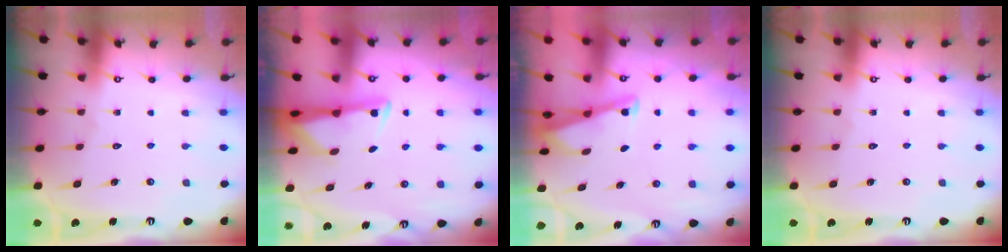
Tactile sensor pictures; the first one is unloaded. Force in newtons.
{"total": 3.0, "press": 2.9, "slide": 0.6}
{"total": 2.8, "press": 2.8, "slide": 0.4}
{"total": 0.0}